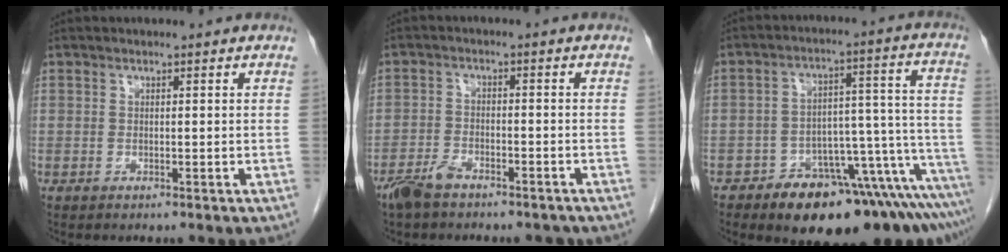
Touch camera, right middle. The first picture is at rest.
{"total": 5.9, "force": [-4.8, 2.2, 2.5], "torque": [-0.048, -0.001, -0.082]}
{"total": 17.7, "force": [-13.3, 4.2, 10.9], "torque": [-0.055, 0.055, -0.185]}